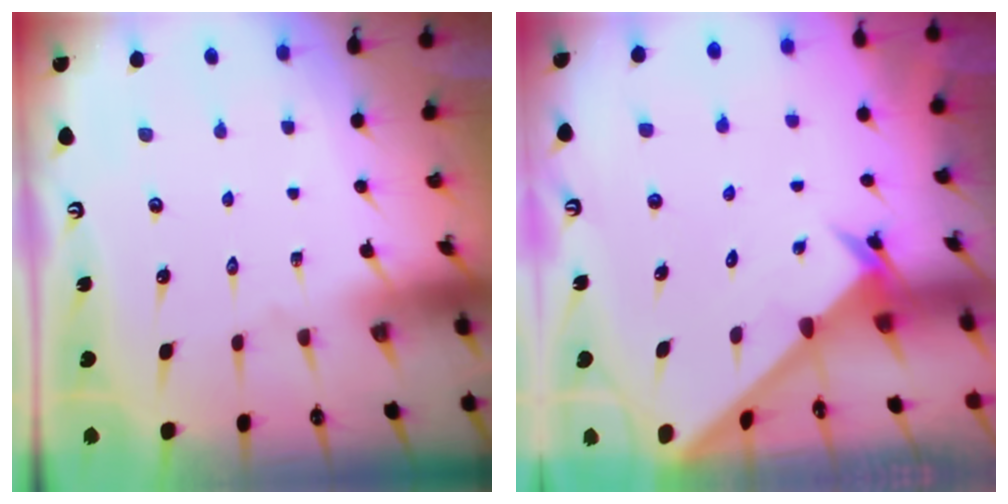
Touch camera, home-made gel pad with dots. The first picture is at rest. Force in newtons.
{"total": 2.4, "press": 2.4, "slide": 0.2}